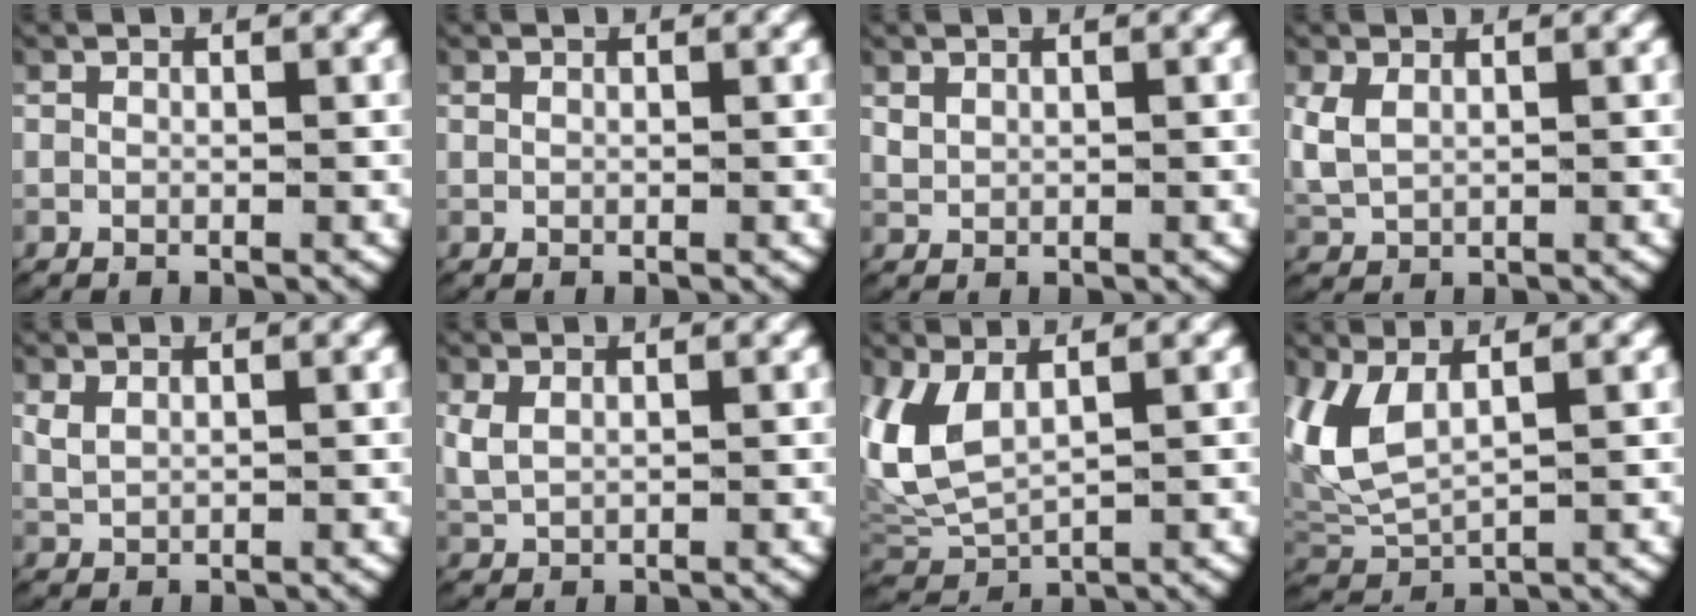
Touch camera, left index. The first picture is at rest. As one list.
[{"total": 0.0}, {"total": 0.9, "force": [0.7, 0.6, 0.3], "torque": [-0.013, -0.003, 0.022]}, {"total": 3.6, "force": [0.6, 3.1, 1.9], "torque": [-0.060, -0.007, 0.019]}, {"total": 1.5, "force": [0.7, 1.0, 0.9], "torque": [-0.026, -0.003, 0.024]}, {"total": 2.5, "force": [0.7, 1.9, 1.5], "torque": [-0.045, -0.003, 0.021]}, {"total": 7.0, "force": [0.7, 5.4, 4.4], "torque": [-0.140, -0.017, 0.027]}, {"total": 6.1, "force": [1.3, 4.4, 4.1], "torque": [-0.134, -0.012, 0.037]}]